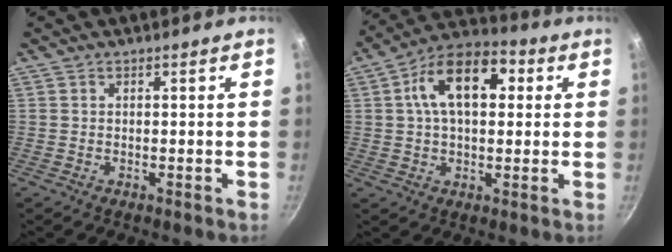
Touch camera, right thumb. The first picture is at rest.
{"total": 14.9, "force": [3.5, 8.8, 11.4], "torque": [-0.152, 0.021, 0.039]}